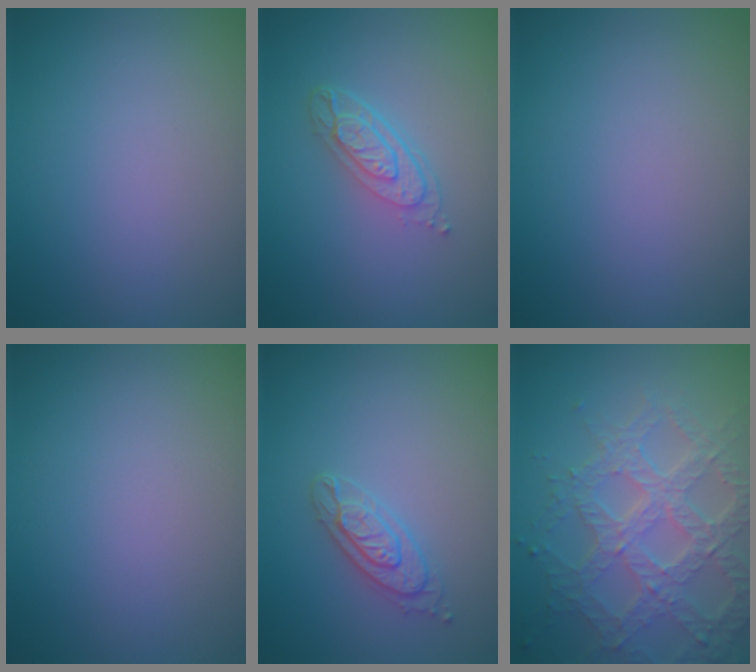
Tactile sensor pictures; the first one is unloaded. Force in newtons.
{"total": 3.6, "press": 2.7, "slide": 2.5}
{"total": 0.0}
{"total": 0.0}
{"total": 2.5, "press": 2.4, "slide": 0.2}
{"total": 7.1, "press": 5.1, "slide": 4.9}